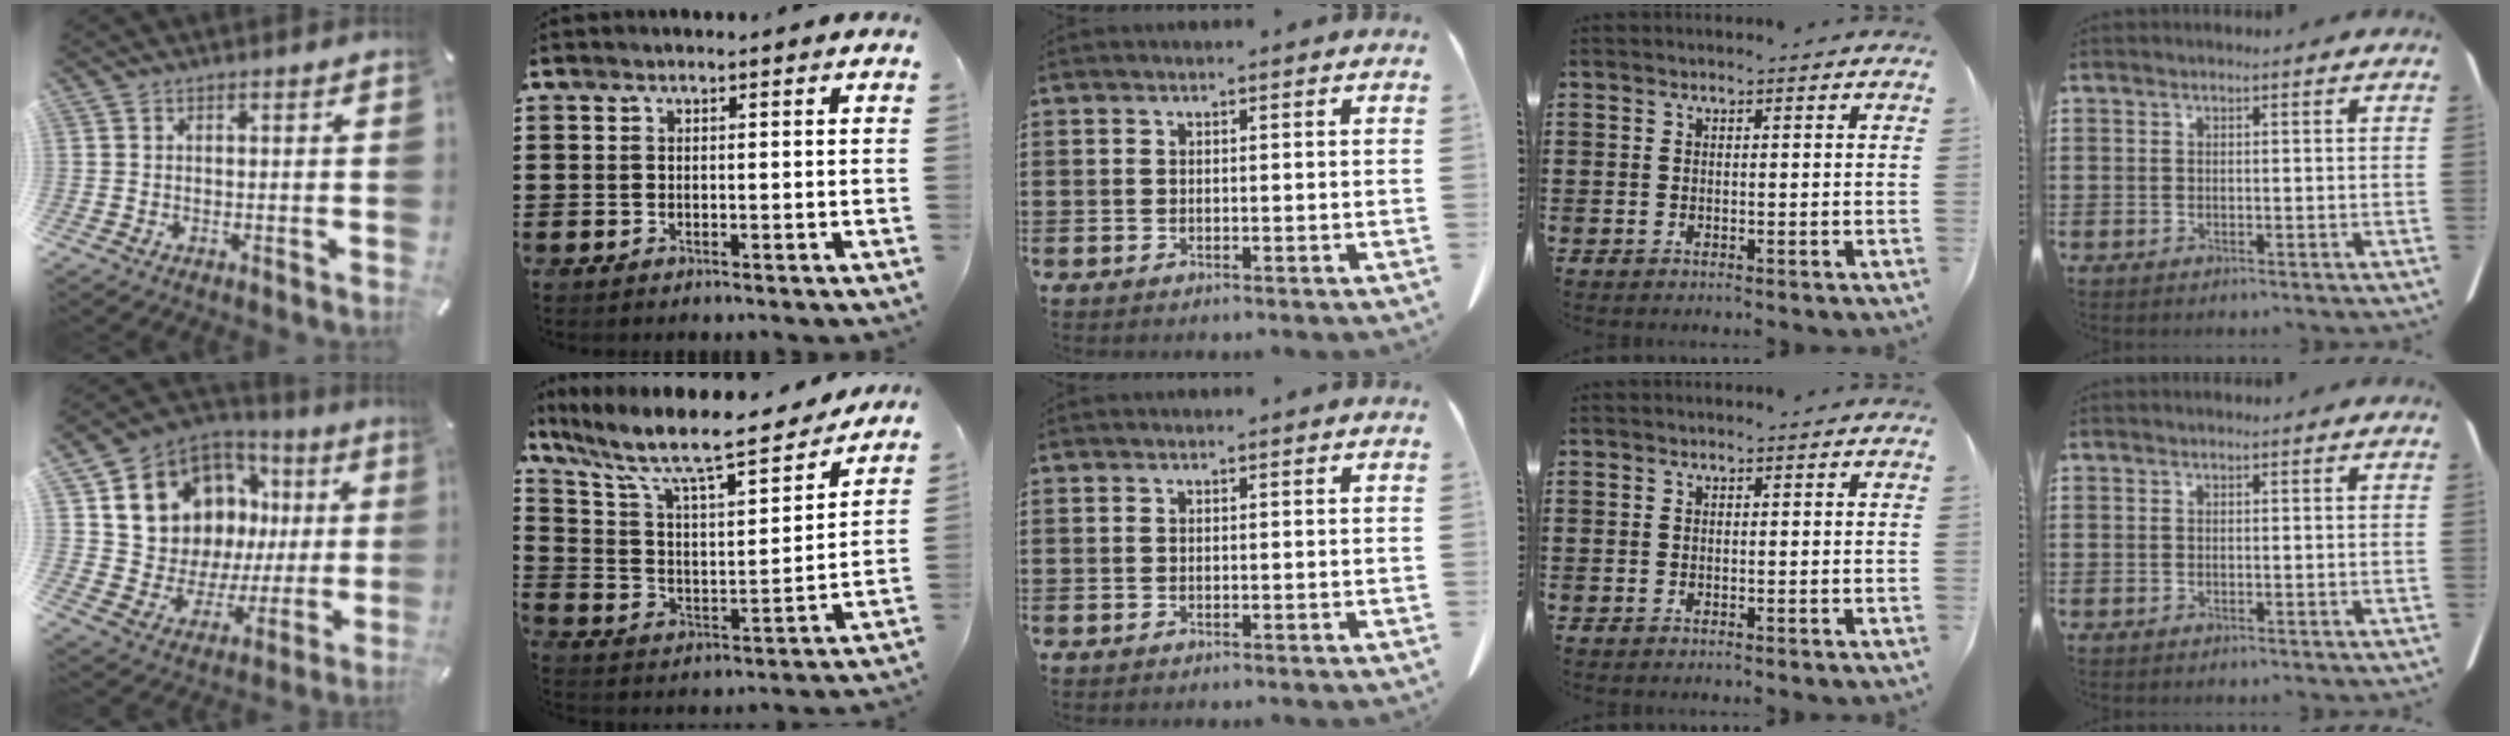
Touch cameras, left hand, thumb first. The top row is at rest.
{"thumb": {"total": 13.6, "force": [6.8, 10.9, 4.5], "torque": [-0.088, -0.059, 0.141]}, "index": {"total": 10.6, "force": [8.7, 1.6, 5.8], "torque": [-0.144, -0.065, 0.142]}}